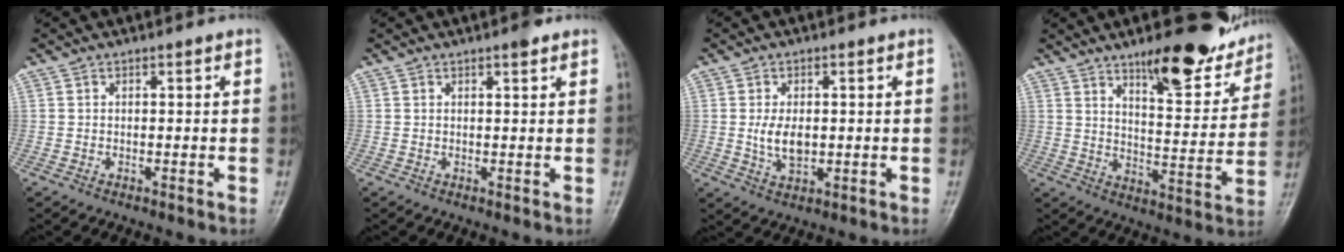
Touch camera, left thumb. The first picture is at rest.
{"total": 1.7, "force": [1.2, 0.4, 1.1], "torque": [-0.015, -0.004, 0.015]}
{"total": 5.3, "force": [0.1, 3.1, 4.3], "torque": [-0.078, -0.006, 0.007]}
{"total": 16.3, "force": [11.7, 5.2, 10.2], "torque": [-0.095, -0.070, 0.174]}